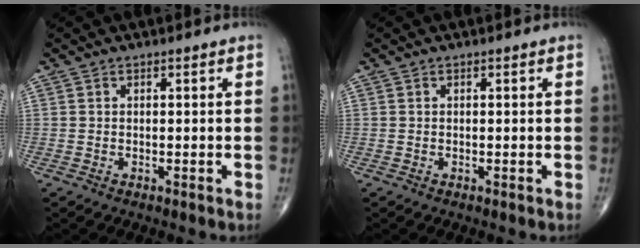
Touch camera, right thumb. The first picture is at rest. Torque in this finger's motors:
{"motor_torque": [-0.01, 0.03, -0.07, -0.06, 0.01]}